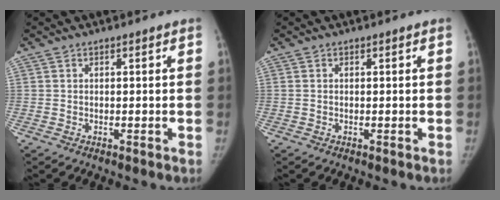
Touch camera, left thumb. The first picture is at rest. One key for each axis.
{"total": 0.0}